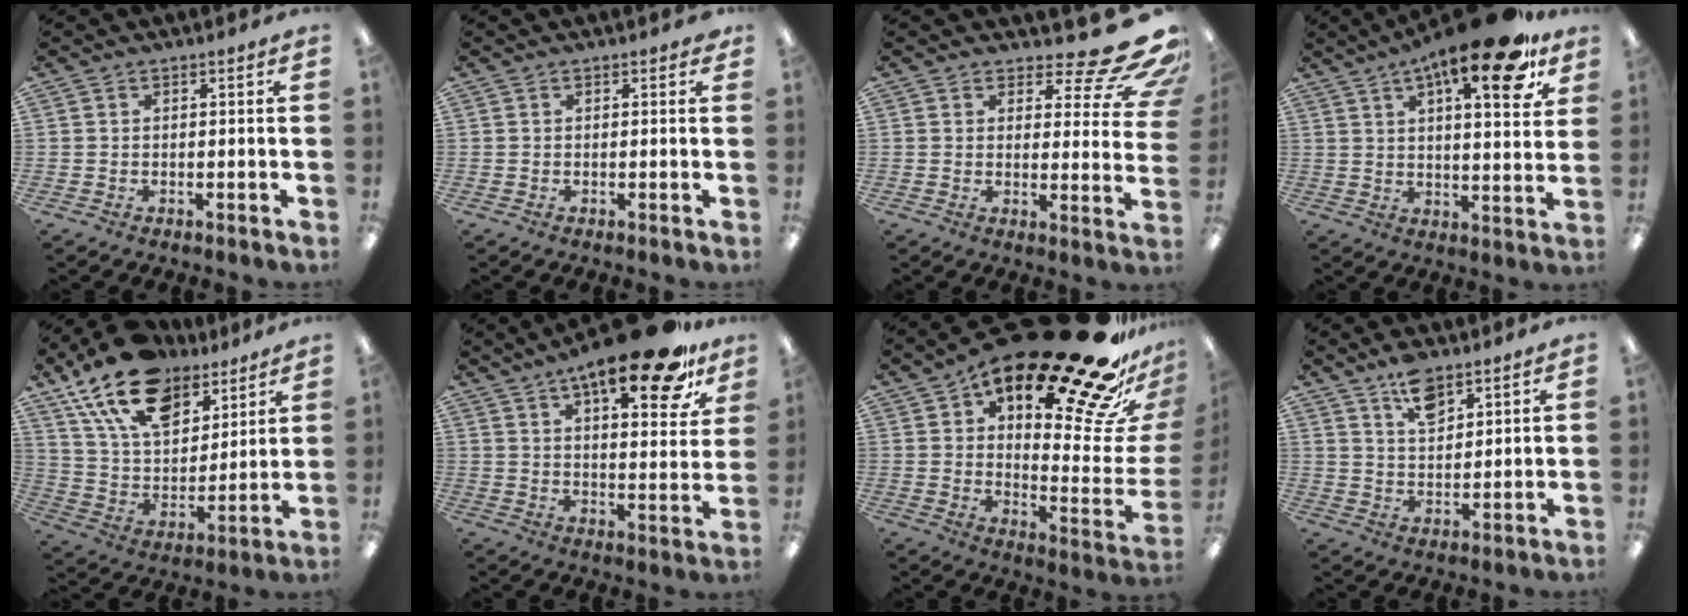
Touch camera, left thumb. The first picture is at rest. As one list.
[{"total": 0.6, "force": [0.2, 0.5, 0.3], "torque": [0.001, 0.000, 0.001]}, {"total": 12.9, "force": [8.8, 4.6, 8.3], "torque": [-0.099, -0.068, 0.147]}, {"total": 19.2, "force": [11.0, 5.9, 14.6], "torque": [-0.208, -0.050, 0.166]}, {"total": 19.6, "force": [13.2, 10.7, 9.8], "torque": [-0.184, -0.066, 0.242]}, {"total": 20.0, "force": [13.3, 5.9, 13.6], "torque": [-0.193, -0.075, 0.209]}, {"total": 27.4, "force": [18.8, 8.0, 18.3], "torque": [-0.233, -0.140, 0.302]}, {"total": 8.3, "force": [5.8, 4.1, 4.3], "torque": [-0.067, -0.027, 0.103]}]